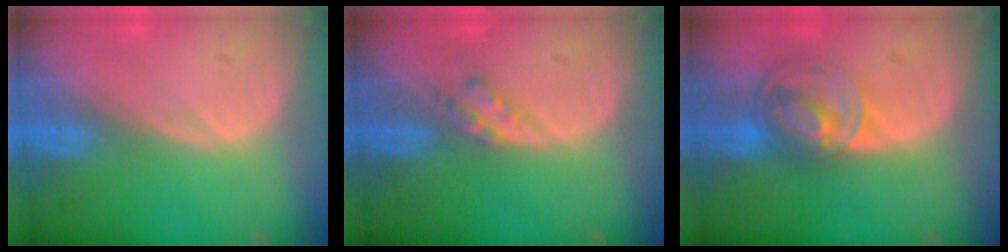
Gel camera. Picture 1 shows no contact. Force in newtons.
{"total": 2.3, "press": 2.2, "slide": 0.3}
{"total": 7.5, "press": 6.1, "slide": 4.3}